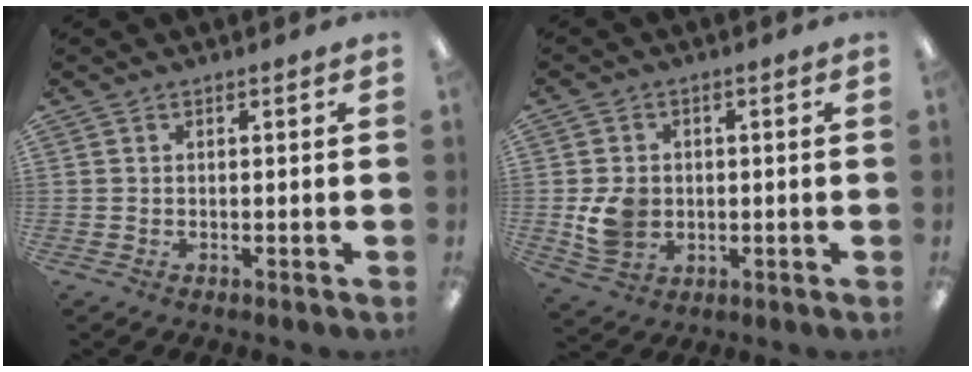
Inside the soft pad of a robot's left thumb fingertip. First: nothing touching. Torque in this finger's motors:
{"motor_torque": [0.14, 0.35, 0.28, -0.31, 0.02]}